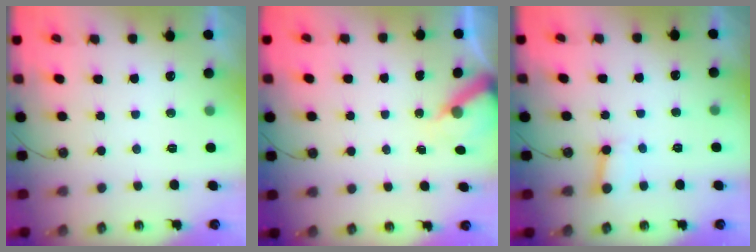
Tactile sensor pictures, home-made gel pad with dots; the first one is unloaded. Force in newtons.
{"total": 6.5, "press": 6.4, "slide": 0.6}
{"total": 2.7, "press": 2.7, "slide": 0.2}